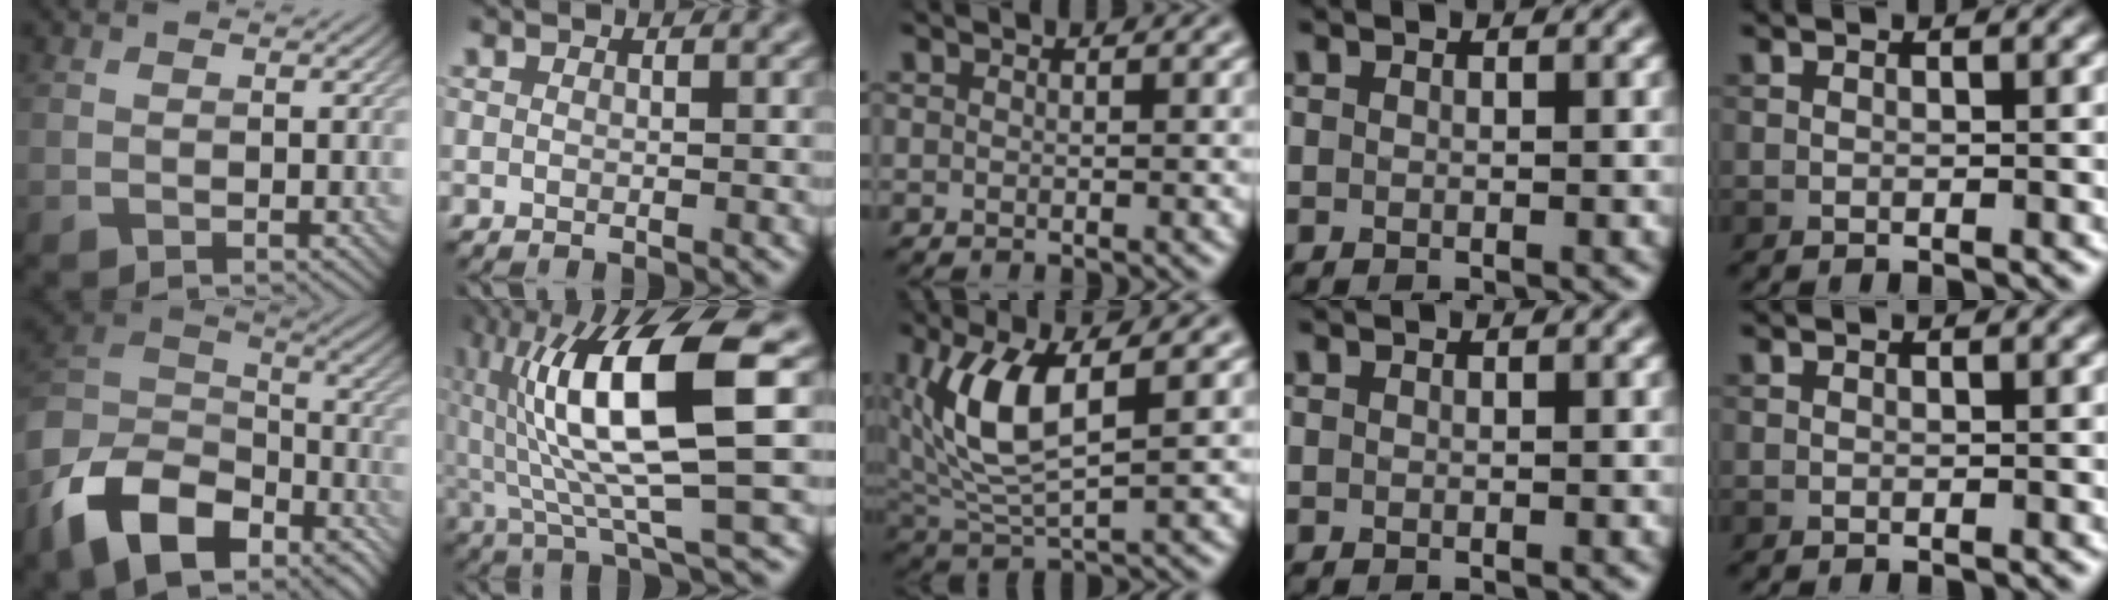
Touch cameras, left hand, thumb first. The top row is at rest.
{"thumb": {"total": 15.5, "force": [-8.2, 8.9, 9.6], "torque": [-0.239, -0.021, -0.142]}, "index": {"total": 12.1, "force": [1.4, 2.4, 11.8], "torque": [-0.202, 0.011, 0.037]}, "middle": {"total": 7.0, "force": [1.8, 2.9, 6.1], "torque": [-0.137, -0.003, 0.039]}}